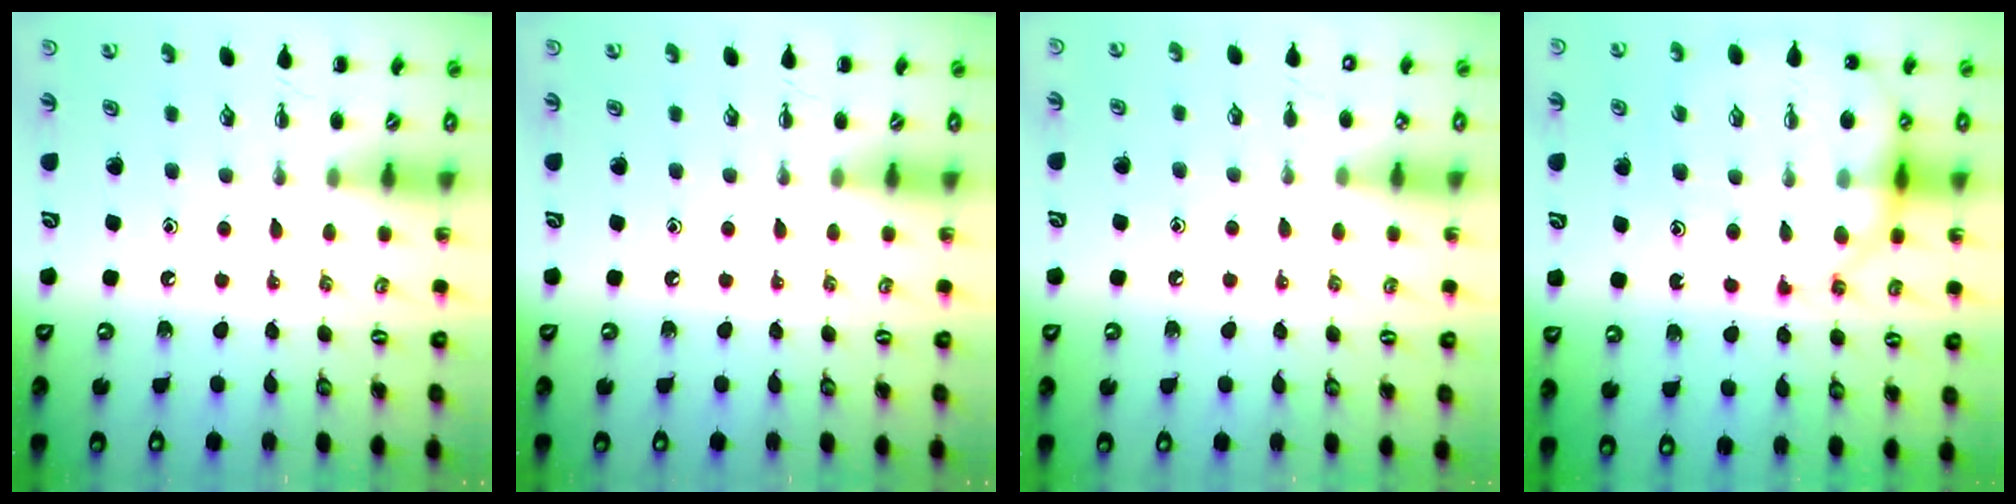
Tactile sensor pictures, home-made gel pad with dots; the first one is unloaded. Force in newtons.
{"total": 0.0}
{"total": 6.0, "press": 5.7, "slide": 2.0}
{"total": 19.3, "press": 18.8, "slide": 4.3}